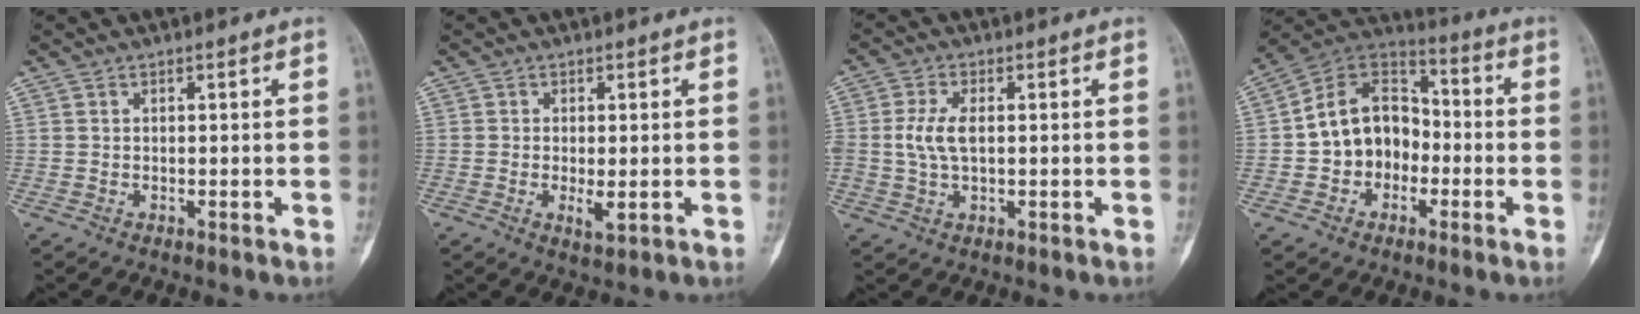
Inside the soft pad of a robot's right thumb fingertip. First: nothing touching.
{"total": 2.5, "force": [-0.5, 0.9, 2.3], "torque": [-0.040, -0.009, -0.008]}
{"total": 5.6, "force": [0.4, 3.0, 4.8], "torque": [-0.108, 0.003, 0.008]}
{"total": 14.1, "force": [-2.0, 11.1, 8.5], "torque": [-0.108, 0.046, -0.047]}